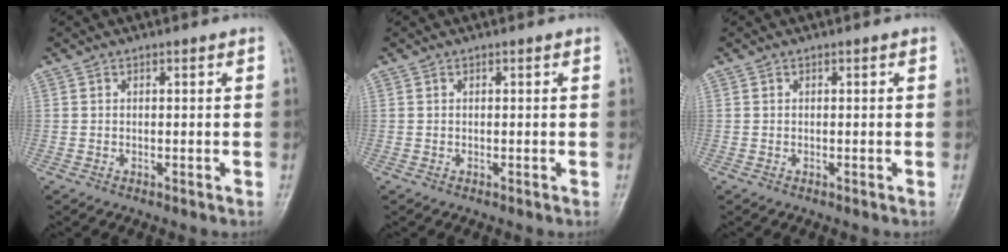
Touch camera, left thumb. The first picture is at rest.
{"total": 0.0}
{"total": 0.0}